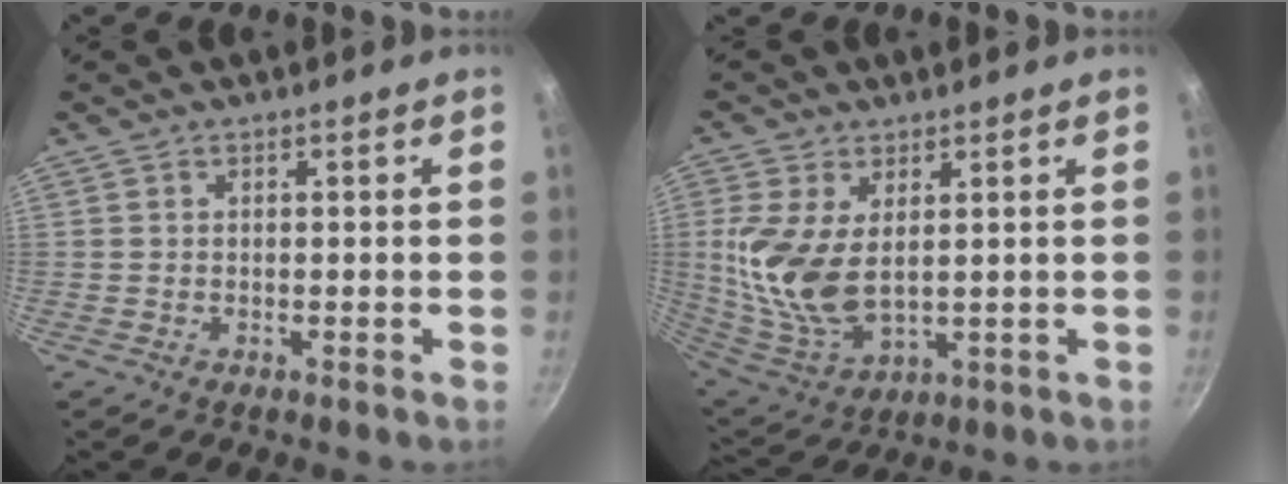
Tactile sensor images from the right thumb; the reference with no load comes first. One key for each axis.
{"total": 13.5, "fx": 2.4, "fy": 7.6, "fz": 11.0, "tx": -0.225, "ty": -0.023, "tz": 0.060}